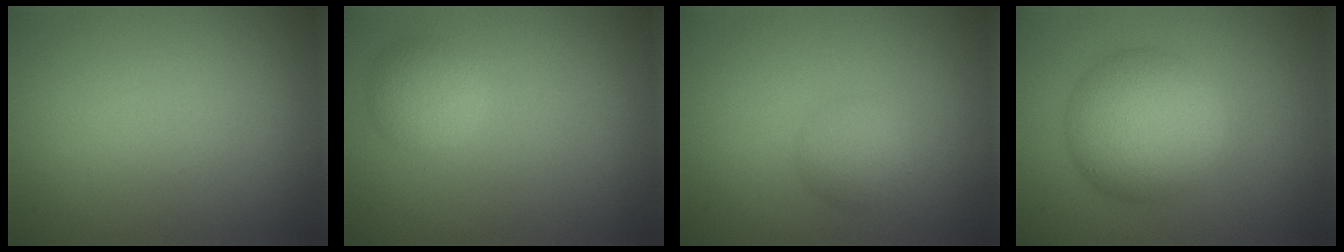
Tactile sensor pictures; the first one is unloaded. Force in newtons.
{"total": 2.2, "press": 2.2, "slide": 0.1}
{"total": 2.0, "press": 2.0, "slide": 0.1}
{"total": 6.7, "press": 6.7, "slide": 0.2}